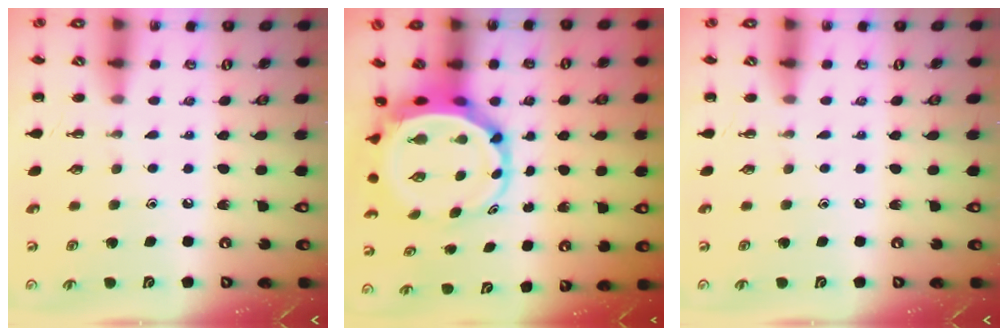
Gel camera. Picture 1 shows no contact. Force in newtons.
{"total": 7.2, "press": 6.8, "slide": 2.2}
{"total": 0.0}